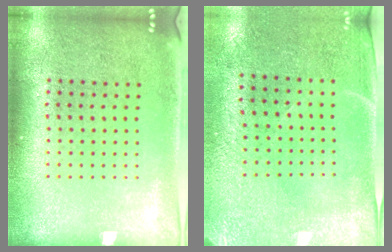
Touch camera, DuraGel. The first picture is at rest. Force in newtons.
{"total": 2.9, "press": 2.5, "slide": 1.5}